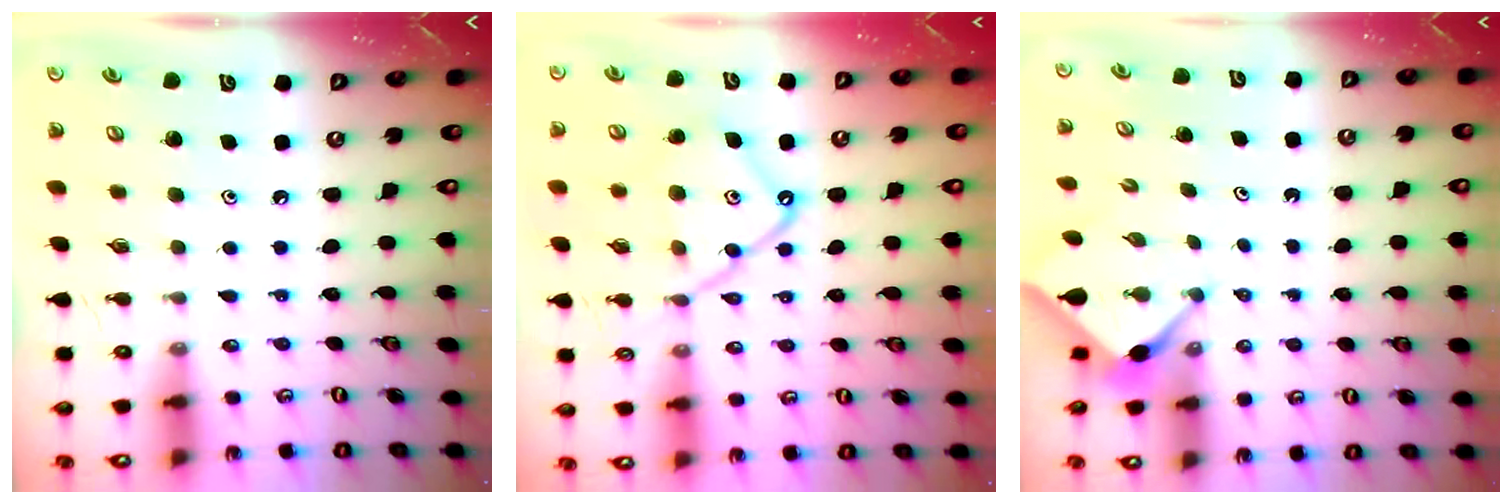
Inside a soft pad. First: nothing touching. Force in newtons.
{"total": 13.8, "press": 13.7, "slide": 1.2}
{"total": 2.9, "press": 2.9, "slide": 0.4}